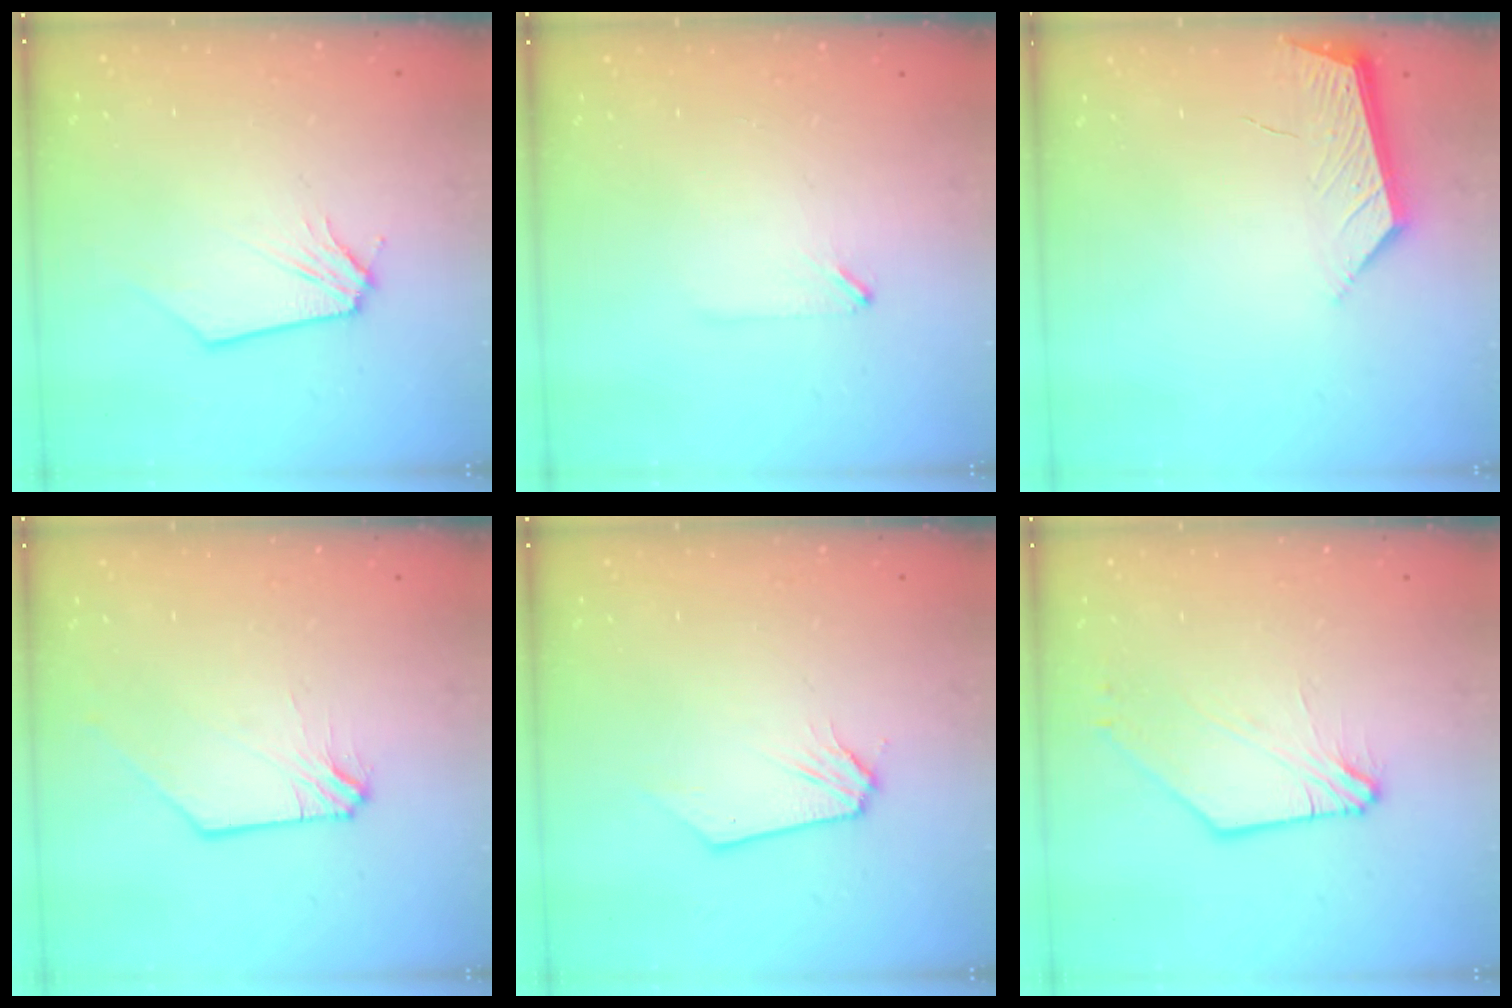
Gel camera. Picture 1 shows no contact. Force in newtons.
{"total": 0.7, "press": 0.6, "slide": 0.3}
{"total": 4.3, "press": 4.2, "slide": 0.5}
{"total": 0.9, "press": 0.9, "slide": 0.1}
{"total": 0.0}
{"total": 3.8, "press": 3.8, "slide": 0.6}